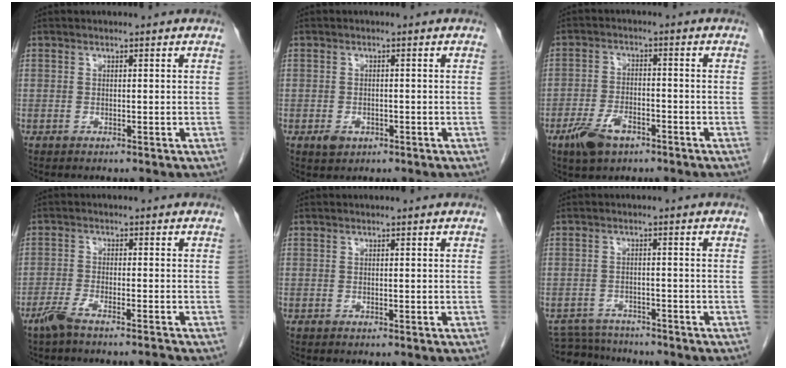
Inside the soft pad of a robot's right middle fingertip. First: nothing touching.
{"total": 2.1, "force": [-1.0, 1.4, 1.2], "torque": [-0.021, 0.001, -0.008]}
{"total": 6.1, "force": [-3.8, 2.8, 3.9], "torque": [-0.083, -0.003, -0.064]}
{"total": 4.0, "force": [-3.5, -0.3, 1.9], "torque": [-0.039, -0.003, -0.069]}
{"total": 0.0}
{"total": 5.9, "force": [-5.7, 1.5, 0.1], "torque": [-0.001, 0.000, -0.094]}